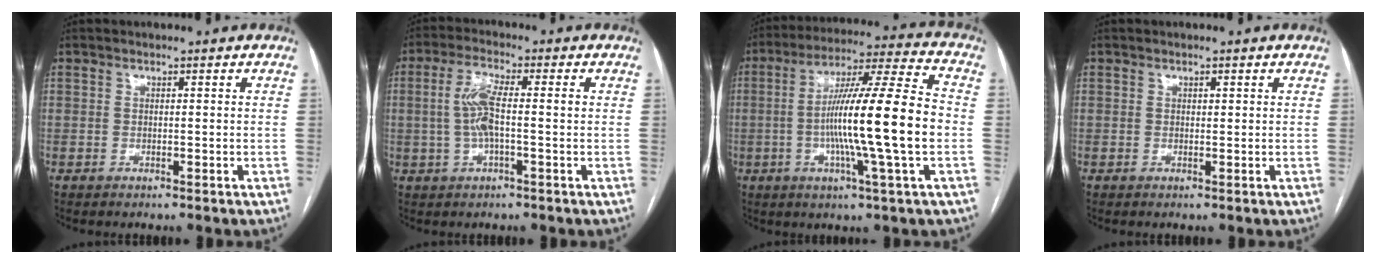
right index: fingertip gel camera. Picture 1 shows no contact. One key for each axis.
{"total": 6.0, "fx": 0.2, "fy": 1.2, "fz": 5.9, "tx": -0.126, "ty": 0.015, "tz": 0.002}
{"total": 17.8, "fx": -2.2, "fy": -0.5, "fz": 17.6, "tx": -0.297, "ty": 0.003, "tz": -0.044}
{"total": 0.6, "fx": 0.3, "fy": 0.3, "fz": 0.3, "tx": -0.003, "ty": -0.001, "tz": 0.004}